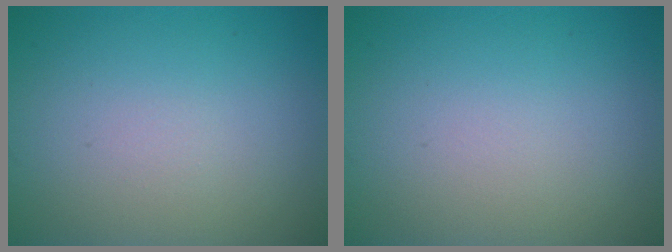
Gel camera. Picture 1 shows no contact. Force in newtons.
{"total": 0.0}